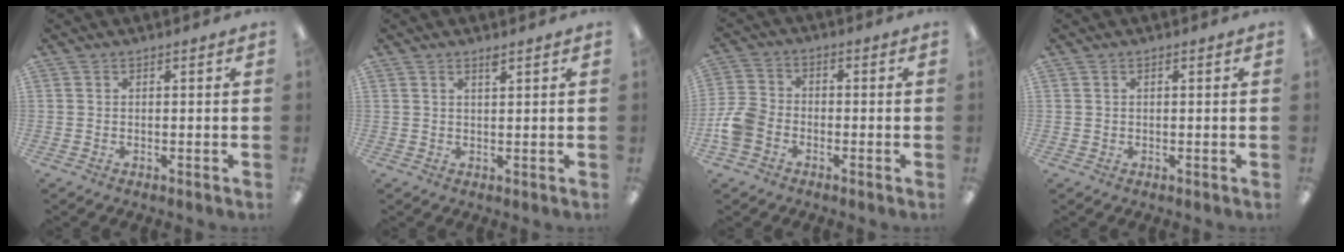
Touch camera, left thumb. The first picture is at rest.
{"total": 1.6, "force": [1.3, 0.2, 0.8], "torque": [-0.019, -0.001, 0.024]}
{"total": 7.7, "force": [-3.2, 5.8, 4.0], "torque": [-0.086, 0.024, -0.059]}
{"total": 0.6, "force": [0.2, 0.6, 0.1], "torque": [-0.002, 0.006, 0.003]}